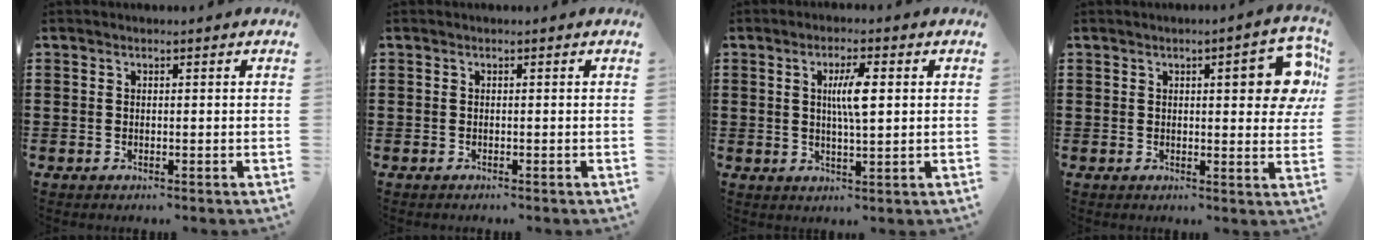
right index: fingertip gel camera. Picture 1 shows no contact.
{"total": 0.0}
{"total": 5.2, "force": [1.0, 1.1, 5.0], "torque": [-0.098, 0.007, 0.012]}
{"total": 7.8, "force": [2.4, 2.1, 7.1], "torque": [-0.088, -0.006, 0.029]}